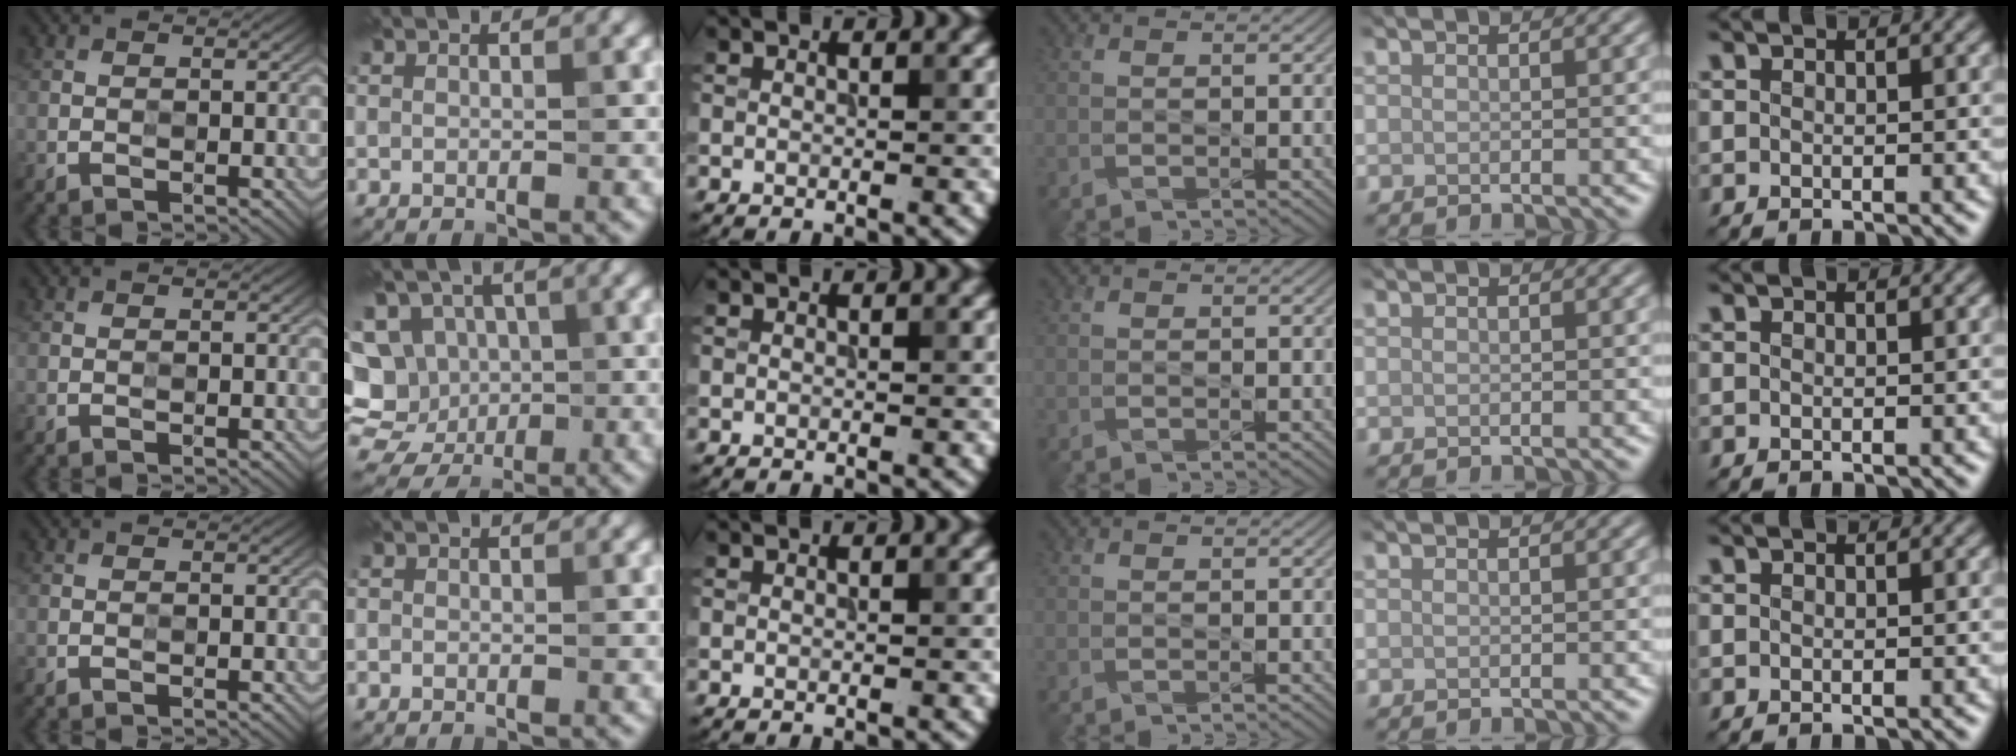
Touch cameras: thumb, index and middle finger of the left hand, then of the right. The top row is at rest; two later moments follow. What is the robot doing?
{"motion": "press", "object": "sticky note"}